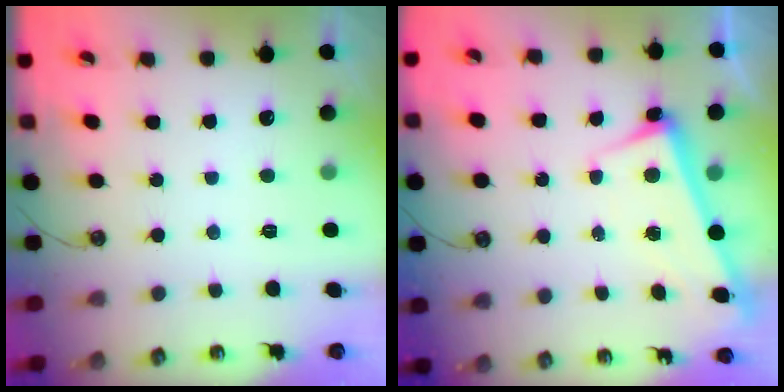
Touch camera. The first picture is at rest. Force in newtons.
{"total": 2.6, "press": 2.5, "slide": 0.7}